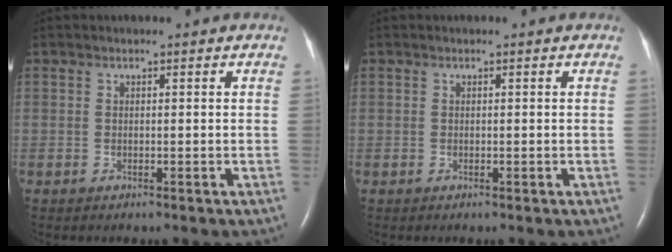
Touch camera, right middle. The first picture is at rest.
{"total": 0.0}